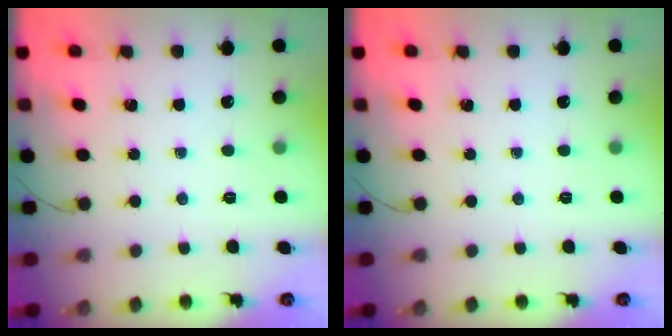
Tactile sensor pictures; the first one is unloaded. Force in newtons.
{"total": 0.0}